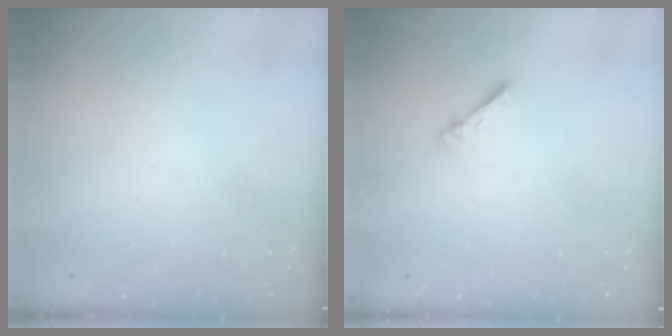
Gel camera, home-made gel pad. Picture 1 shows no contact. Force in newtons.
{"total": 1.7, "press": 1.7, "slide": 0.2}